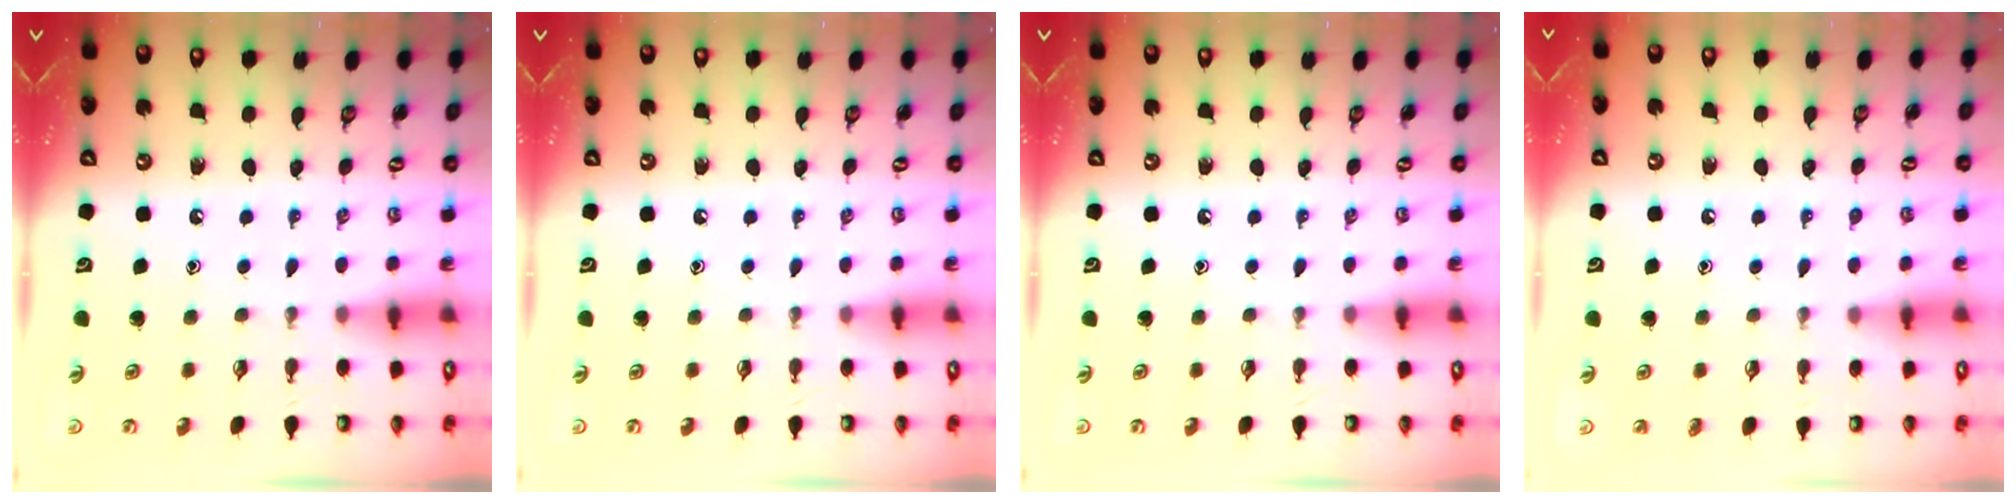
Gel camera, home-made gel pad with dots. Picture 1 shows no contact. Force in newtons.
{"total": 0.0}
{"total": 0.0}
{"total": 1.7, "press": 1.7, "slide": 0.2}